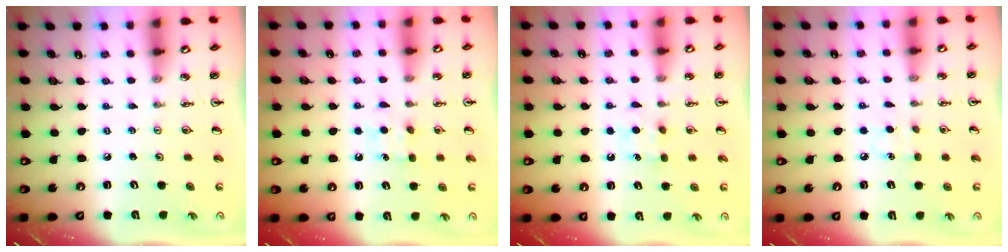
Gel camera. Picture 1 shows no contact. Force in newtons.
{"total": 5.6, "press": 5.5, "slide": 0.7}
{"total": 5.6, "press": 5.5, "slide": 0.7}
{"total": 6.8, "press": 6.8, "slide": 0.7}